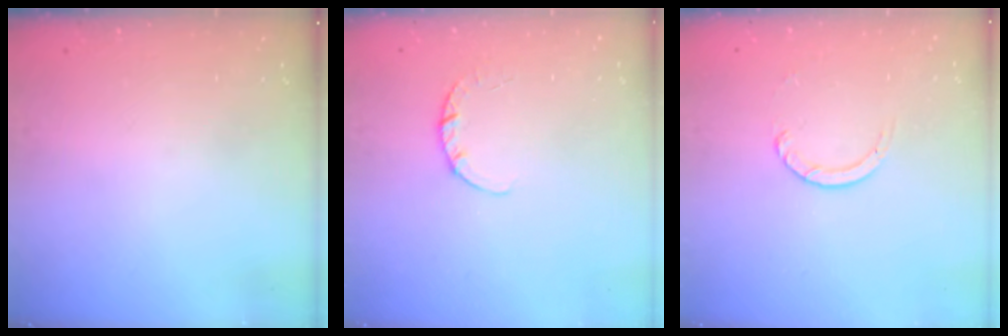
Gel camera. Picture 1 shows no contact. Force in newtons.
{"total": 2.7, "press": 2.7, "slide": 0.4}
{"total": 2.7, "press": 2.7, "slide": 0.3}